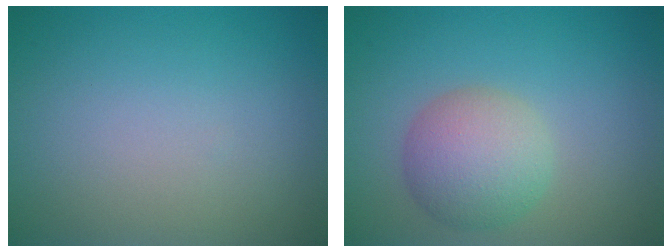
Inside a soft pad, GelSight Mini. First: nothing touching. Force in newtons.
{"total": 4.8, "press": 4.8, "slide": 0.3}